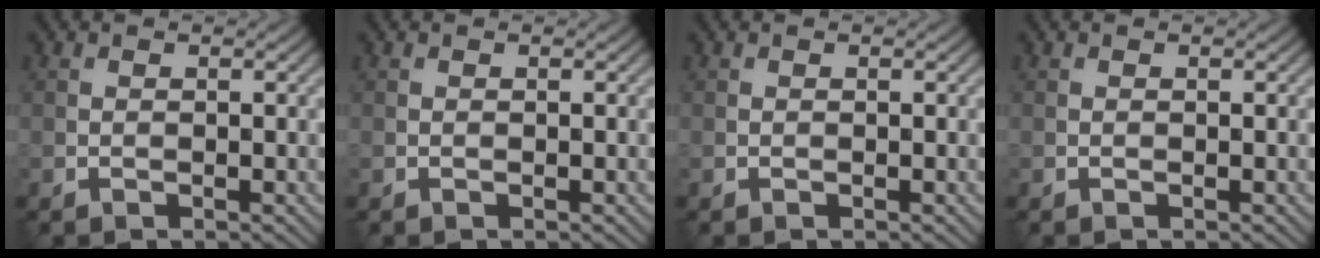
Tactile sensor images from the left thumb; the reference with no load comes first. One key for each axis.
{"total": 0.0}
{"total": 0.0}
{"total": 0.0}